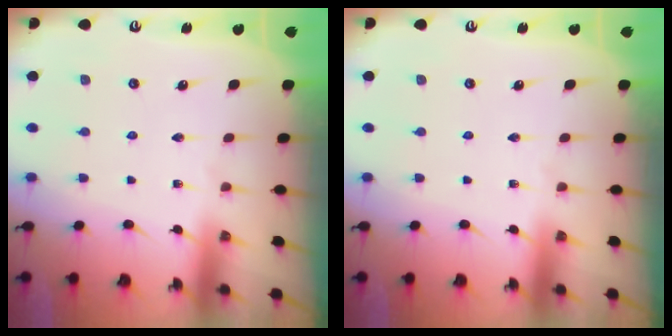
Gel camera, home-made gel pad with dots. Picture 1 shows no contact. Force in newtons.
{"total": 0.0}